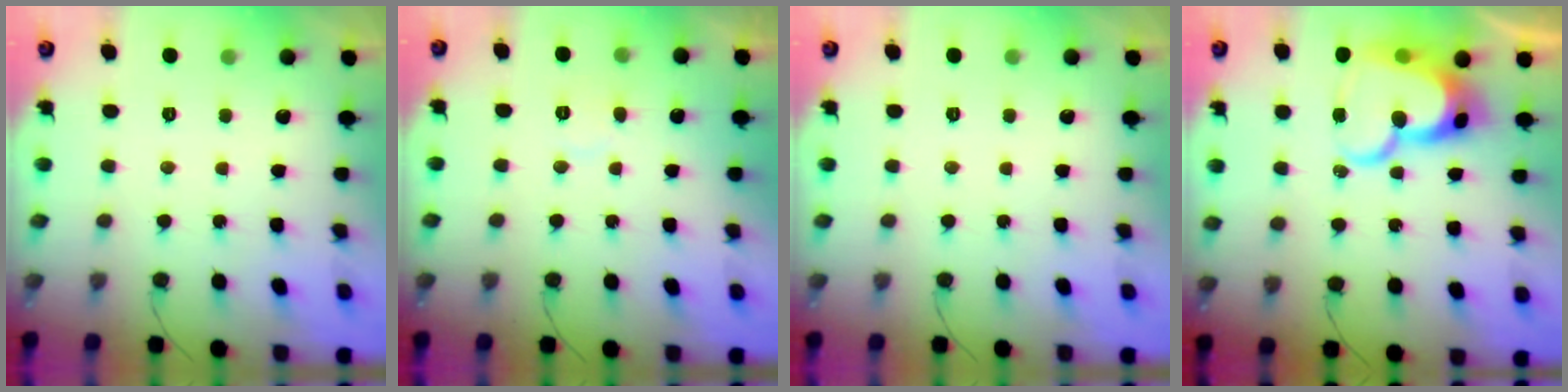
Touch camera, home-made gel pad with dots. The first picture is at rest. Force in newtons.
{"total": 3.9, "press": 3.8, "slide": 0.5}
{"total": 0.0}
{"total": 19.2, "press": 19.1, "slide": 2.0}